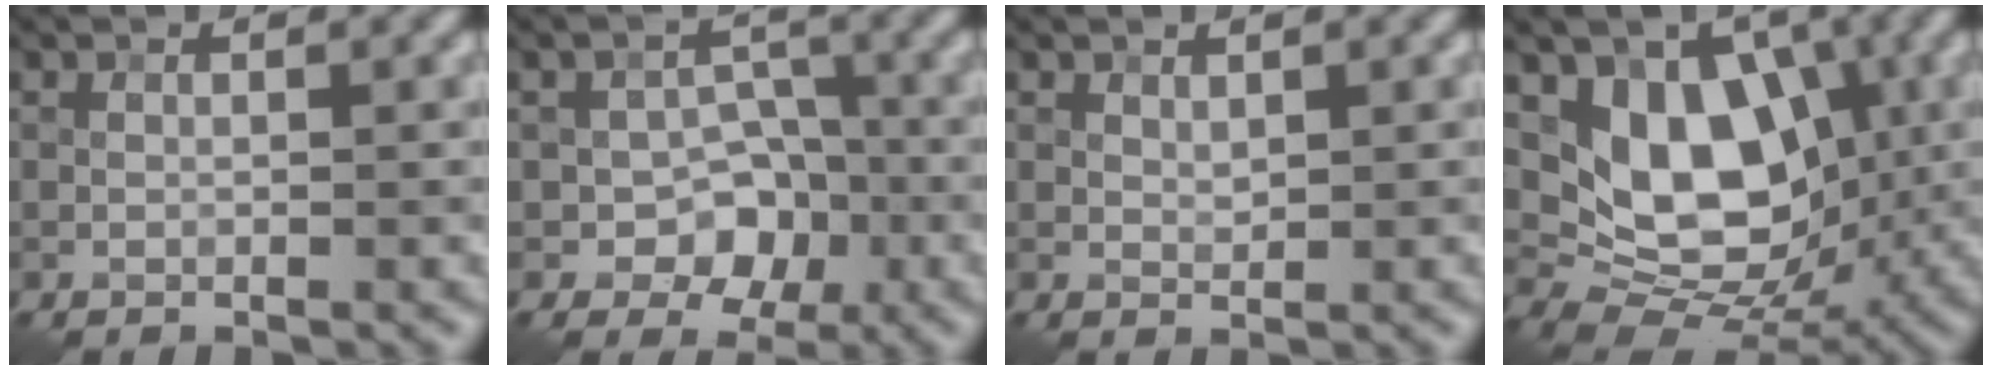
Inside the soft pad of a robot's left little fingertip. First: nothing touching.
{"total": 5.0, "force": [-1.6, 3.8, 2.8], "torque": [-0.027, -0.001, -0.029]}
{"total": 0.7, "force": [0.5, 0.4, 0.3], "torque": [-0.009, -0.001, 0.012]}
{"total": 9.3, "force": [1.9, 6.4, 6.5], "torque": [-0.103, -0.016, 0.029]}